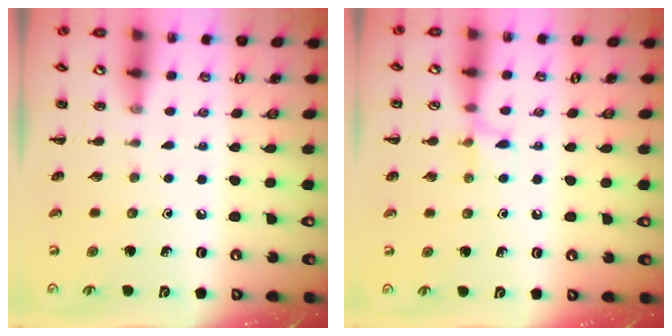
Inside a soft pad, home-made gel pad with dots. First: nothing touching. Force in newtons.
{"total": 6.4, "press": 6.1, "slide": 1.9}